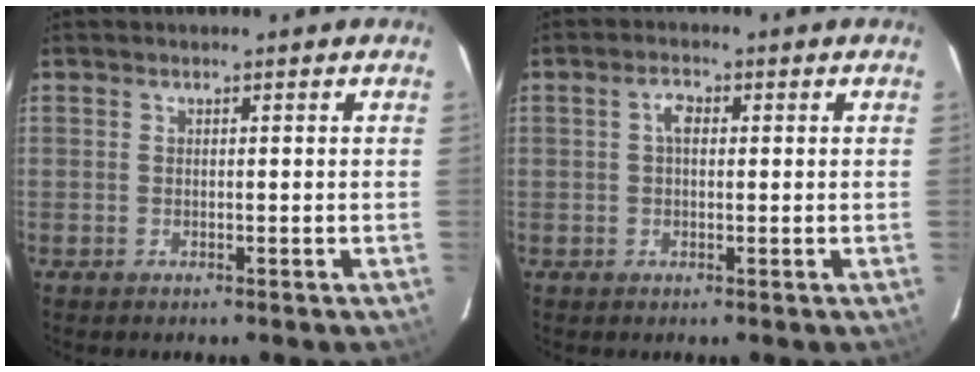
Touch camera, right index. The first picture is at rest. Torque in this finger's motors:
{"motor_torque": [0.25, -0.08, 0.20, 0.04]}